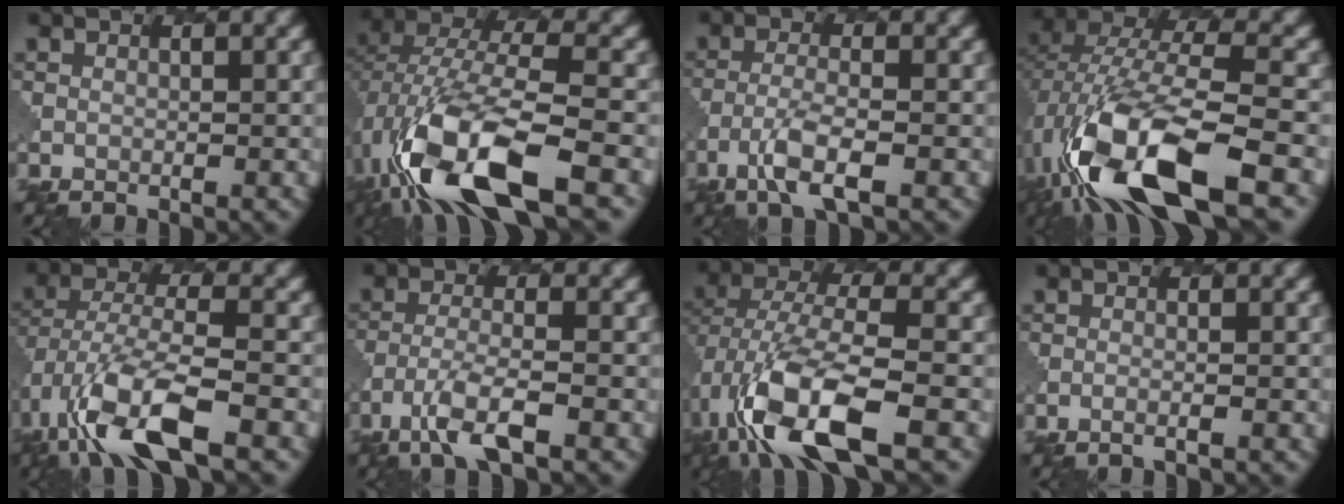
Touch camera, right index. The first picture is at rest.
{"total": 12.5, "force": [-5.6, 4.9, 10.0], "torque": [-0.210, -0.009, -0.104]}
{"total": 3.8, "force": [-2.1, 0.9, 3.0], "torque": [-0.064, -0.004, -0.044]}
{"total": 13.8, "force": [-6.3, 5.1, 11.2], "torque": [-0.236, -0.009, -0.114]}
{"total": 9.0, "force": [-4.7, 3.3, 6.9], "torque": [-0.141, -0.003, -0.090]}
{"total": 4.6, "force": [-2.9, 1.1, 3.4], "torque": [-0.070, -0.007, -0.060]}
{"total": 10.1, "force": [-4.2, 4.2, 8.2], "torque": [-0.167, -0.003, -0.080]}
{"total": 1.0, "force": [-0.4, 0.3, 0.9], "torque": [-0.007, 0.002, -0.013]}